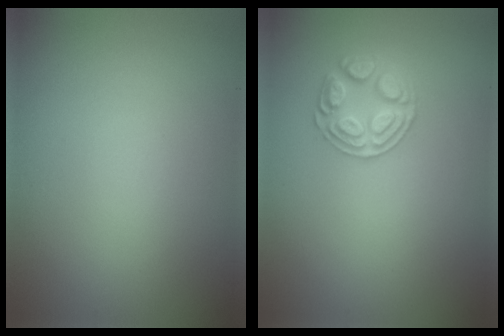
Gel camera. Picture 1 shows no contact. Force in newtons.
{"total": 2.6, "press": 2.6, "slide": 0.2}